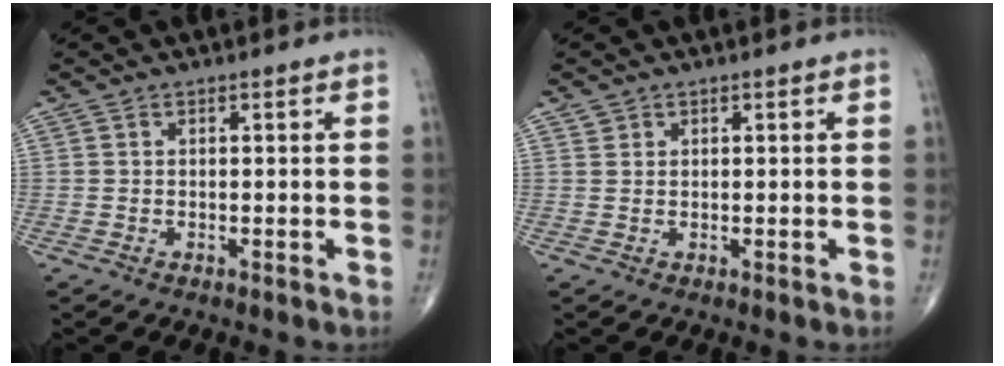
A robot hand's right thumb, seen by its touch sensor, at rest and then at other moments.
{"total": 0.9, "force": [0.5, 0.7, 0.0], "torque": [0.011, -0.002, 0.006]}